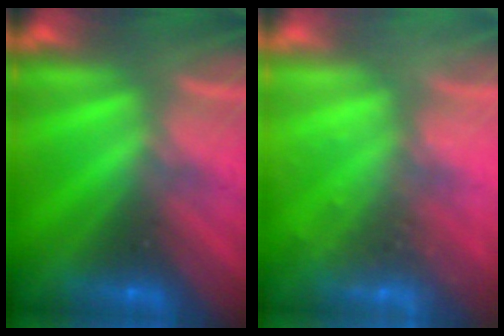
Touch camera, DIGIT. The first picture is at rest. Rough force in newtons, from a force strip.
{"total": 2.4}